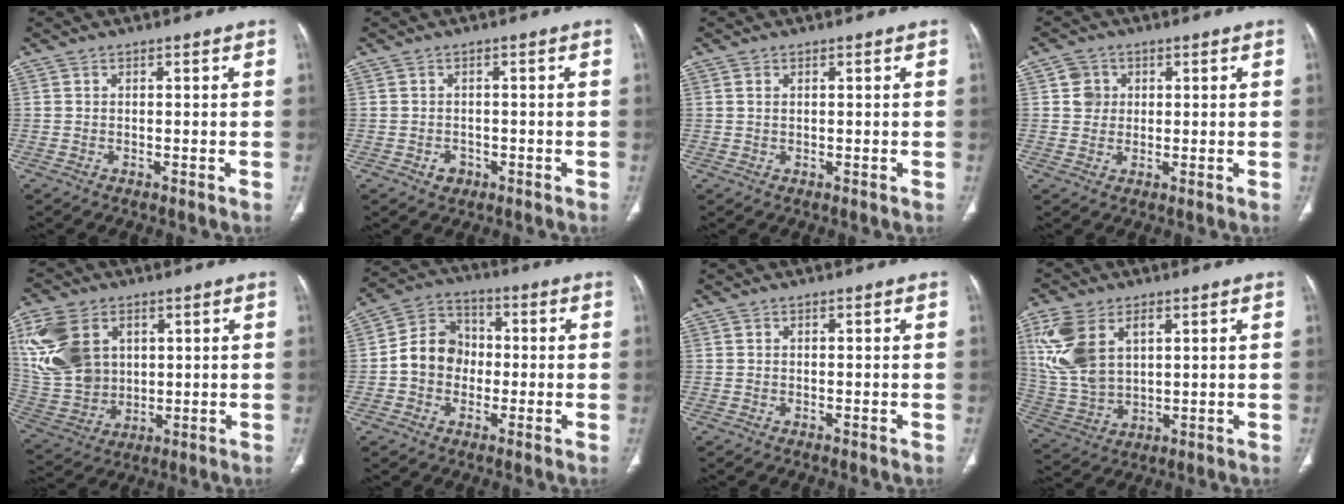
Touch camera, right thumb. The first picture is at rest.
{"total": 1.9, "force": [-0.8, 1.7, 0.6], "torque": [-0.001, 0.007, -0.007]}
{"total": 0.6, "force": [0.3, 0.3, 0.5], "torque": [-0.013, 0.003, 0.008]}
{"total": 3.5, "force": [0.9, 3.3, 0.8], "torque": [0.006, 0.000, 0.012]}
{"total": 16.7, "force": [5.3, 12.1, 10.2], "torque": [-0.203, -0.009, 0.119]}
{"total": 9.7, "force": [-1.0, 8.4, 4.9], "torque": [-0.063, 0.033, -0.031]}
{"total": 0.0}
{"total": 14.1, "force": [5.0, 8.5, 10.1], "torque": [-0.220, -0.006, 0.112]}